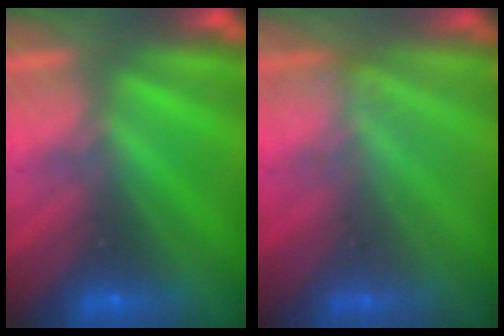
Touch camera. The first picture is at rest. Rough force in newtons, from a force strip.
{"total": 1.7}